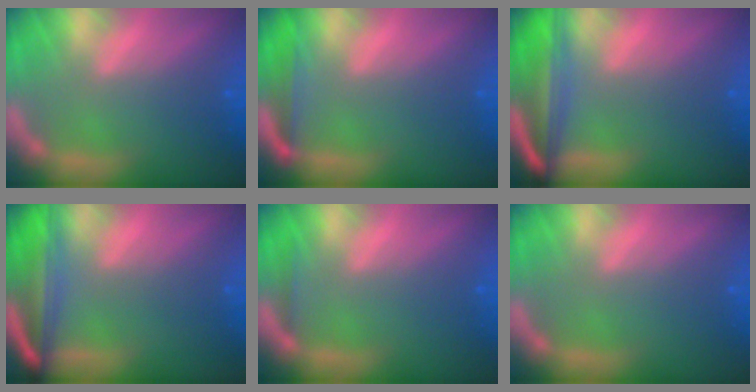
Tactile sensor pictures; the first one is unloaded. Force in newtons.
{"total": 3.0}
{"total": 9.6}
{"total": 8.5}
{"total": 0.9}
{"total": 0.0}